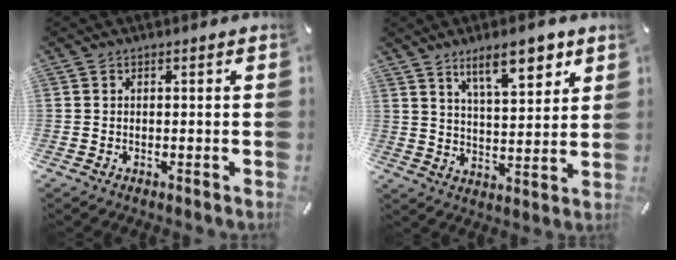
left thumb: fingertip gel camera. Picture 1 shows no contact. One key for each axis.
{"total": 12.3, "fx": 8.0, "fy": 4.6, "fz": 8.2, "tx": -0.120, "ty": -0.035, "tz": 0.135}